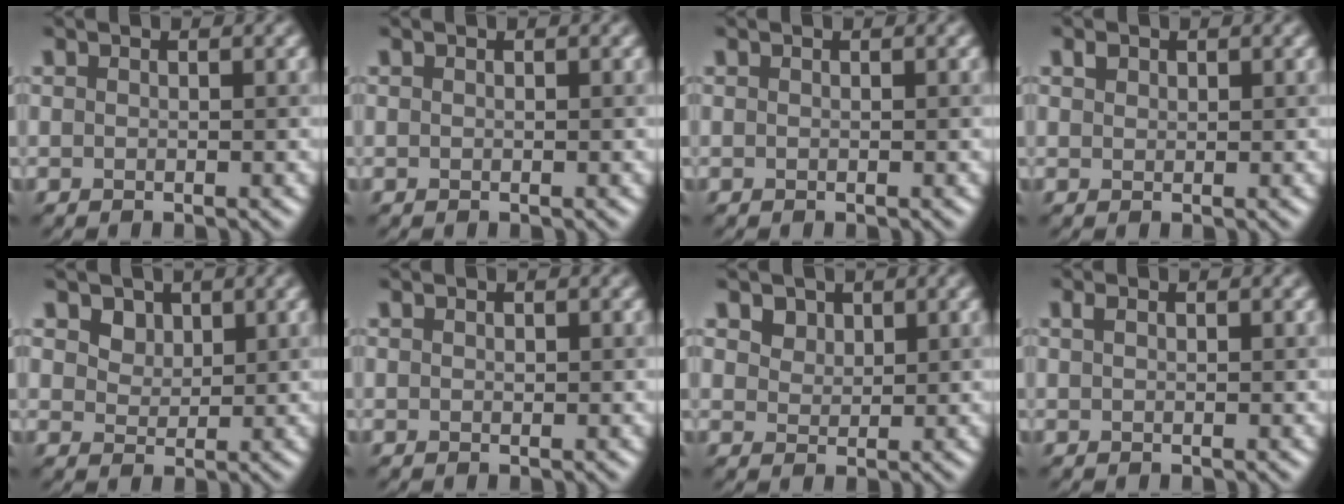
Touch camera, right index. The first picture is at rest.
{"total": 0.0}
{"total": 0.0}
{"total": 0.9, "force": [0.6, 0.6, 0.2], "torque": [-0.005, -0.001, 0.011]}
{"total": 2.3, "force": [1.4, 1.6, 0.8], "torque": [-0.025, -0.015, 0.034]}
{"total": 0.0}
{"total": 2.6, "force": [1.7, 1.7, 0.9], "torque": [-0.031, -0.011, 0.040]}
{"total": 0.6, "force": [0.3, 0.3, 0.4], "torque": [-0.011, 0.003, 0.007]}